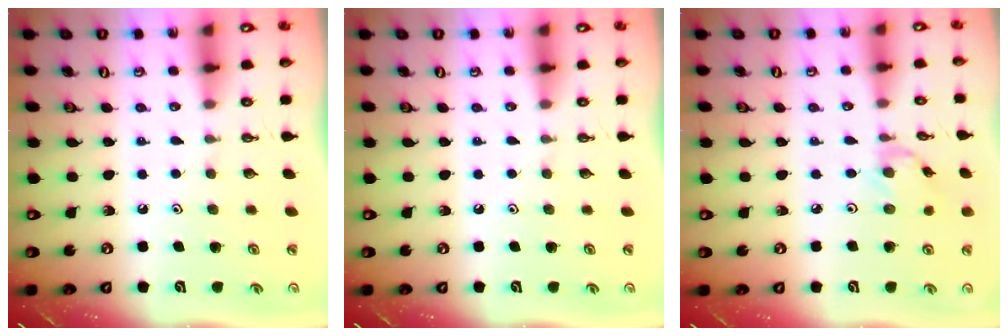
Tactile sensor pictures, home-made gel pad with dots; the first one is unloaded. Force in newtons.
{"total": 0.0}
{"total": 0.9, "press": 0.8, "slide": 0.3}